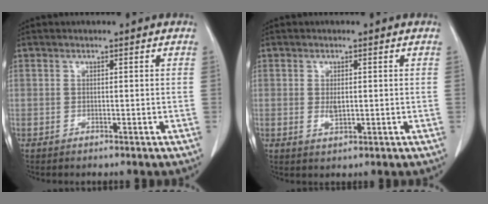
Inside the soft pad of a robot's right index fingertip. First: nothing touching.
{"total": 2.1, "force": [0.0, 0.9, 1.9], "torque": [-0.037, -0.004, 0.004]}